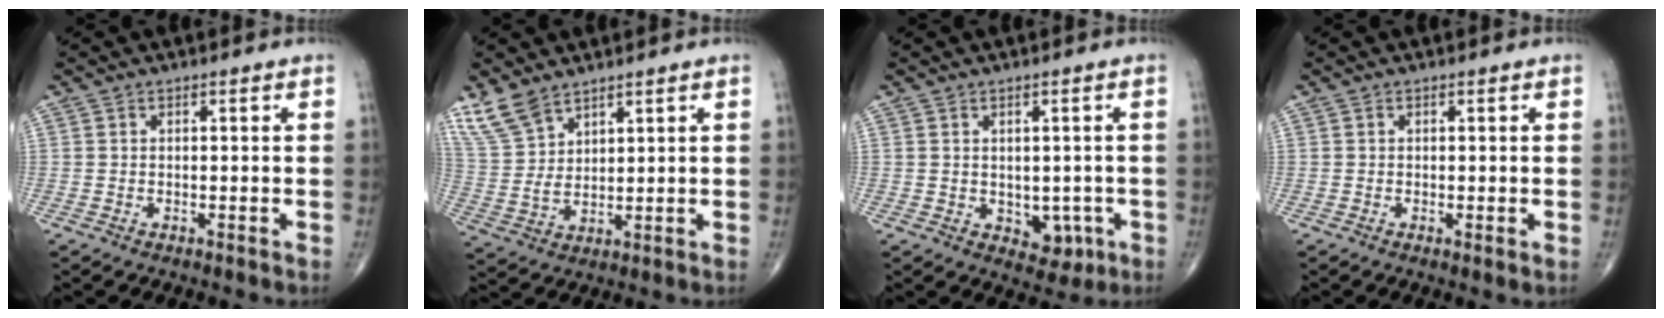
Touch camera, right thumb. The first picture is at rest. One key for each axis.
{"total": 8.1, "fx": 6.2, "fy": 3.7, "fz": 3.7, "tx": -0.077, "ty": -0.017, "tz": 0.142}
{"total": 5.4, "fx": -1.0, "fy": 3.9, "fz": 3.6, "tx": -0.018, "ty": -0.002, "tz": -0.002}
{"total": 1.0, "fx": 0.0, "fy": 0.2, "fz": 1.0, "tx": -0.019, "ty": -0.005, "tz": -0.001}